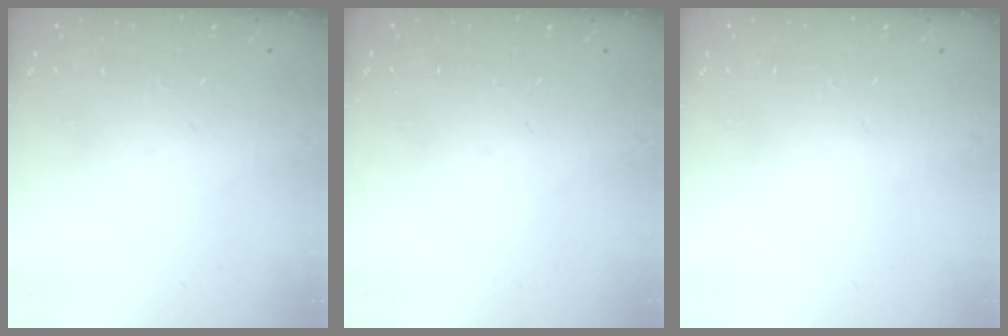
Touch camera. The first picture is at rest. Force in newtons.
{"total": 0.0}
{"total": 0.0}